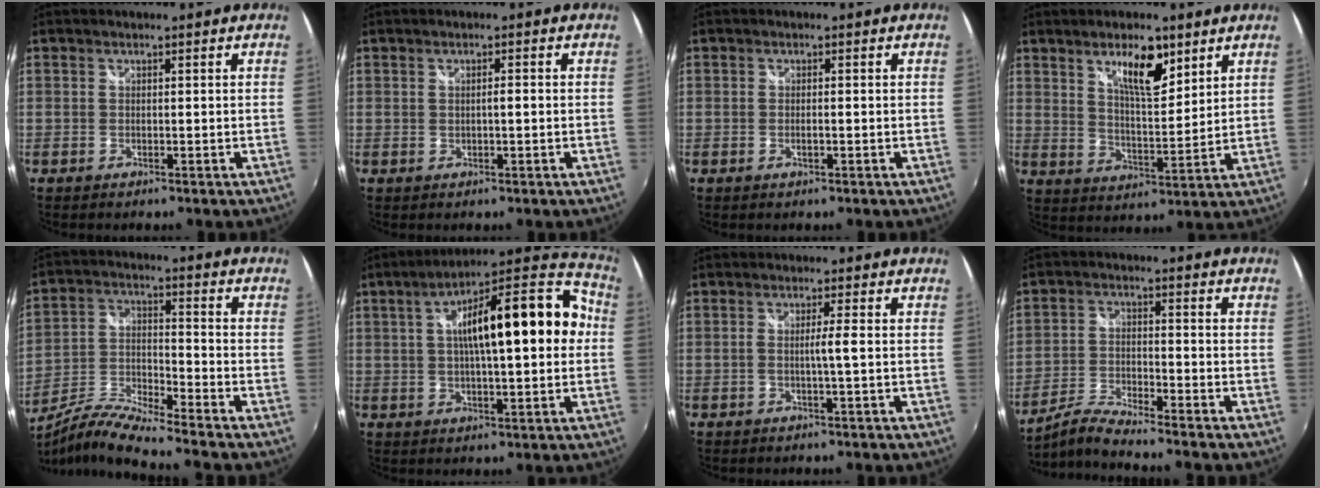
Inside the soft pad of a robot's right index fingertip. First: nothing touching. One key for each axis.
{"total": 1.5, "fx": 0.0, "fy": 0.2, "fz": 1.4, "tx": -0.022, "ty": 0.000, "tz": -0.001}
{"total": 1.0, "fx": -0.4, "fy": 0.2, "fz": 0.9, "tx": -0.018, "ty": -0.001, "tz": -0.007}
{"total": 9.3, "fx": 5.7, "fy": 2.9, "fz": 6.8, "tx": -0.107, "ty": -0.002, "tz": 0.100}
{"total": 11.0, "fx": -9.5, "fy": -0.8, "fz": 5.5, "tx": -0.112, "ty": -0.009, "tz": -0.188}
{"total": 21.0, "fx": 2.6, "fy": 6.2, "fz": 19.9, "tx": -0.312, "ty": 0.038, "tz": 0.032}
{"total": 2.5, "fx": -0.4, "fy": -0.6, "fz": 2.4, "tx": -0.041, "ty": -0.002, "tz": -0.010}
{"total": 6.5, "fx": -6.1, "fy": -1.1, "fz": 2.0, "tx": -0.058, "ty": 0.002, "tz": -0.122}